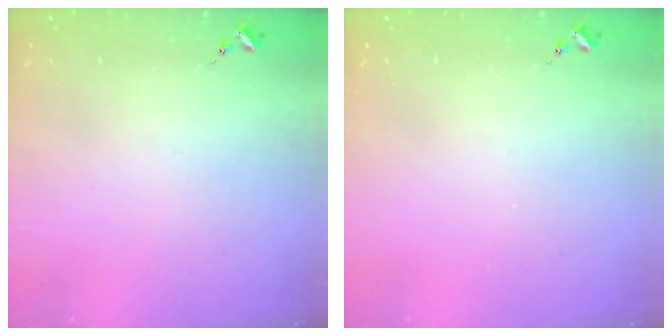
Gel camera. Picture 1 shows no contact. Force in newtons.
{"total": 0.0}